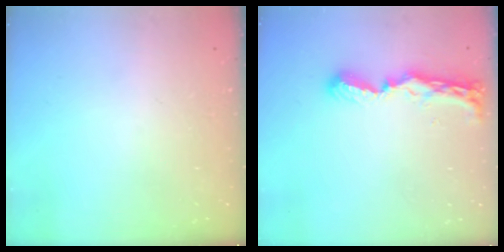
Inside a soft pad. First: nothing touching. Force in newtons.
{"total": 8.4, "press": 8.4, "slide": 0.4}